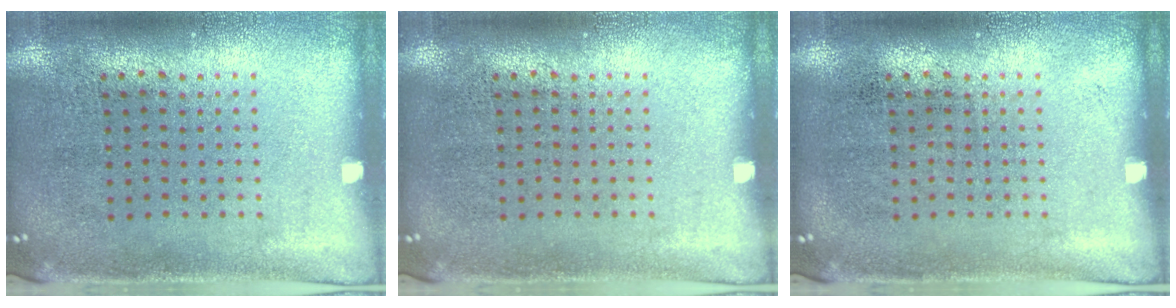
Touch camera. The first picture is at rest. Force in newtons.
{"total": 0.0}
{"total": 0.0}